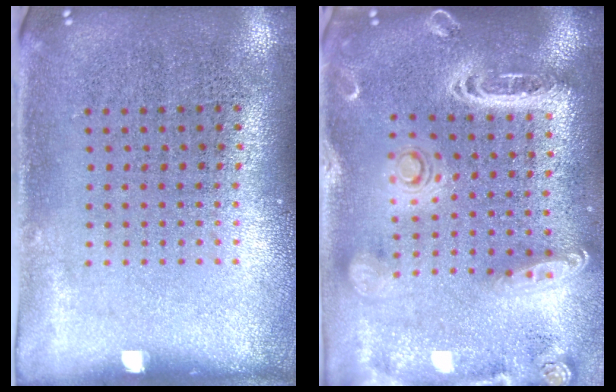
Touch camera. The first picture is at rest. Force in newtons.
{"total": 2.8, "press": 2.4, "slide": 1.4}